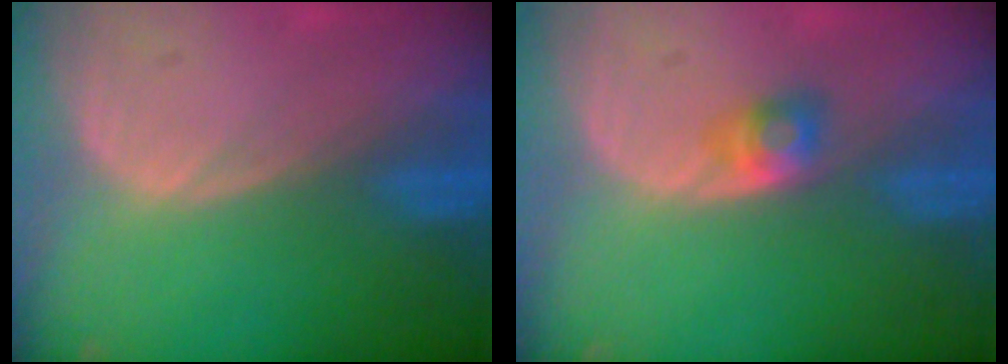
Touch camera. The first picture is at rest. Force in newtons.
{"total": 2.7, "press": 2.4, "slide": 1.1}